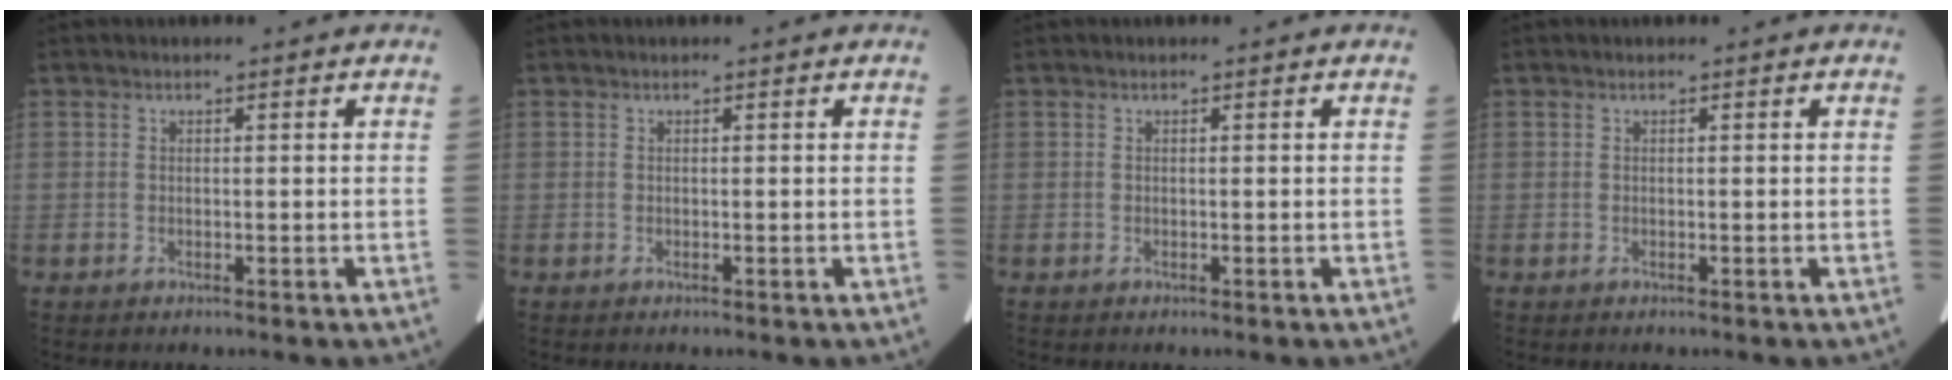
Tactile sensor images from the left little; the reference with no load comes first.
{"total": 0.0}
{"total": 0.0}
{"total": 0.0}